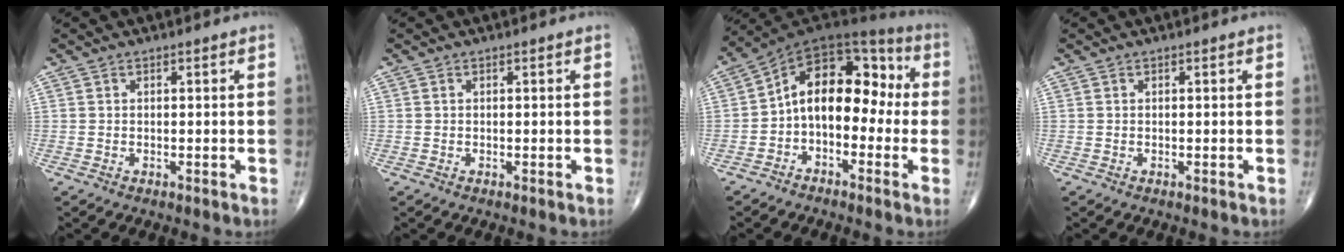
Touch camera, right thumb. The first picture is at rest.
{"total": 0.0}
{"total": 14.8, "force": [-1.1, 9.4, 11.4], "torque": [-0.135, 0.059, -0.034]}
{"total": 0.0}